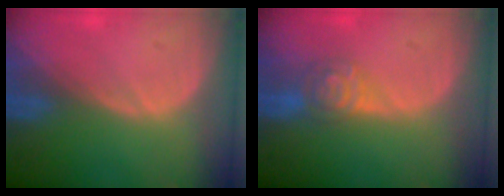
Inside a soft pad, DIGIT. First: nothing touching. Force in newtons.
{"total": 4.3, "press": 4.3, "slide": 0.2}